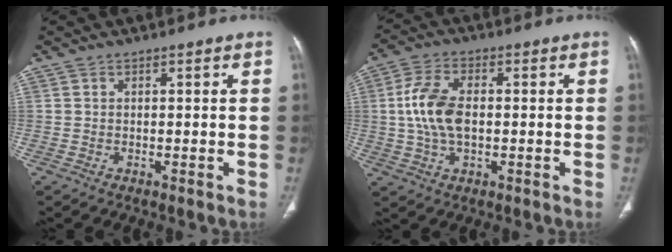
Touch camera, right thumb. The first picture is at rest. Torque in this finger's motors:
{"motor_torque": [0.59, 2.15, 0.78, -0.67, 0.39]}